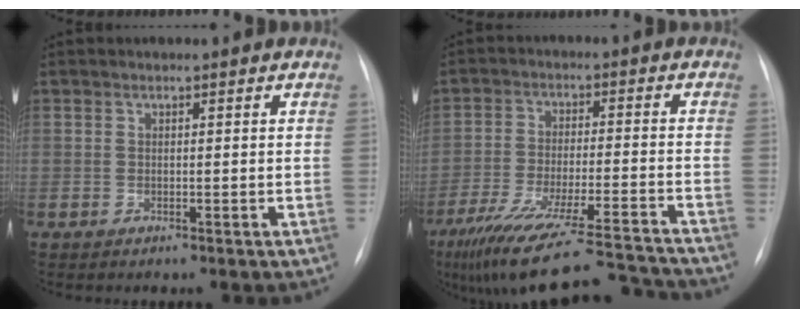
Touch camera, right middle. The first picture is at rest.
{"total": 21.6, "force": [-19.5, 1.0, 9.2], "torque": [-0.138, -0.026, -0.291]}